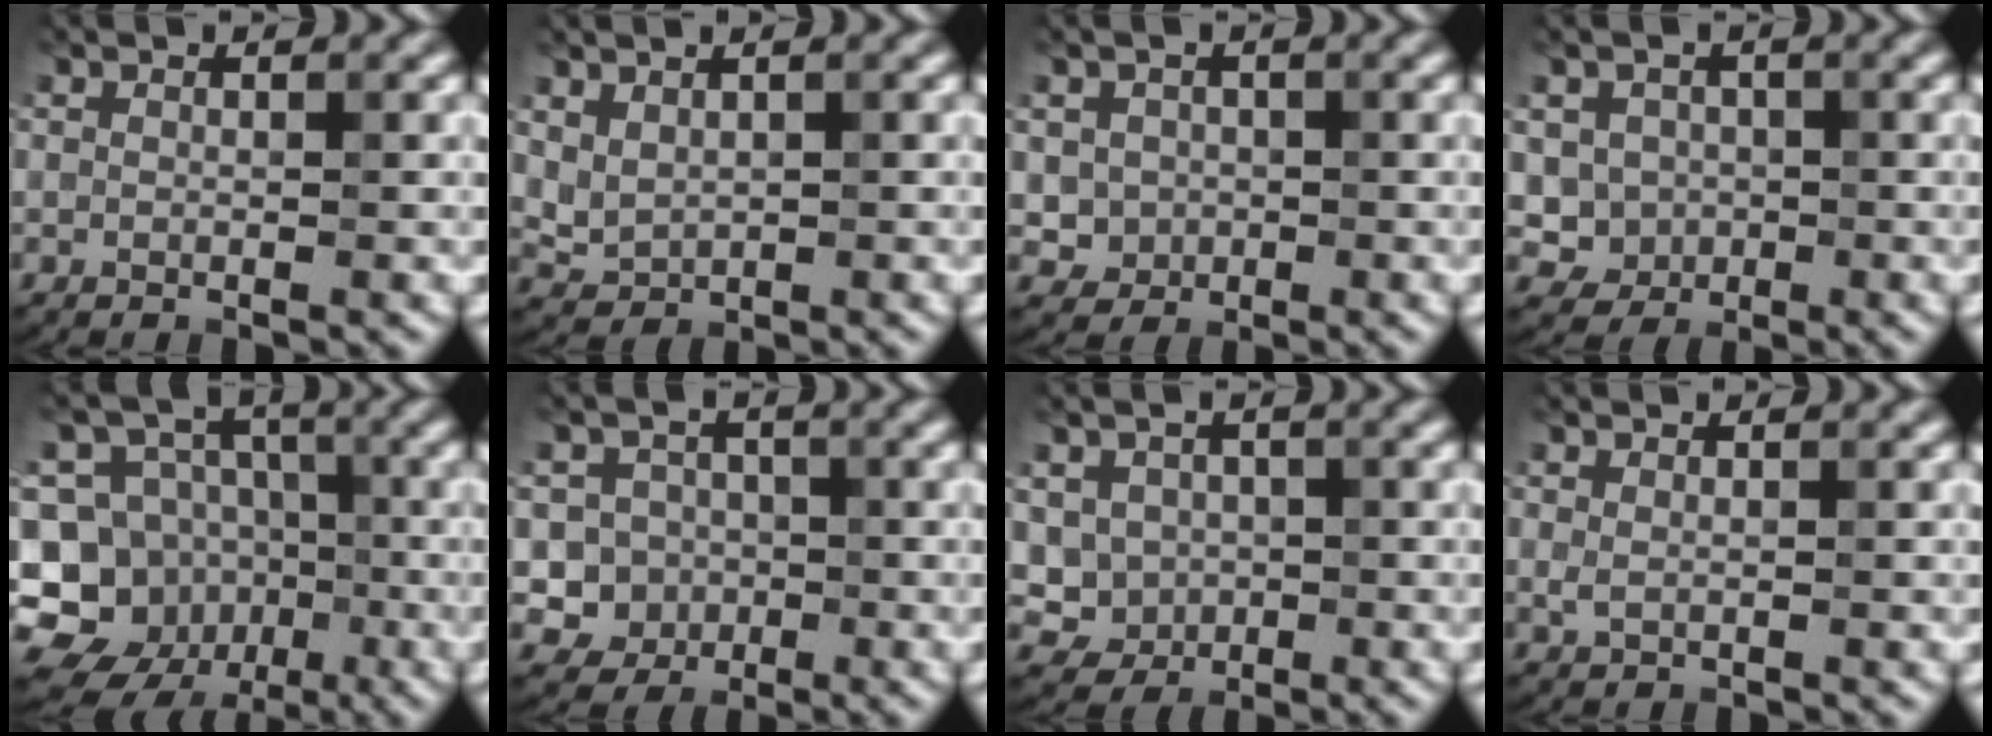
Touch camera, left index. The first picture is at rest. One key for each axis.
{"total": 1.7, "fx": 1.0, "fy": 1.1, "fz": 0.9, "tx": -0.018, "ty": -0.004, "tz": 0.027}
{"total": 2.0, "fx": 0.0, "fy": 2.0, "fz": 0.5, "tx": -0.002, "ty": -0.006, "tz": 0.003}
{"total": 2.7, "fx": 0.0, "fy": 2.6, "fz": 0.8, "tx": -0.008, "ty": -0.006, "tz": -0.001}
{"total": 13.5, "fx": -4.6, "fy": 12.1, "fz": 3.8, "tx": -0.089, "ty": -0.002, "tz": -0.077}
{"total": 4.2, "fx": -0.9, "fy": 4.0, "fz": 0.9, "tx": 0.012, "ty": 0.006, "tz": -0.035}
{"total": 3.3, "fx": 0.2, "fy": 3.1, "fz": 1.1, "tx": -0.015, "ty": -0.006, "tz": -0.001}
{"total": 0.6, "fx": 0.3, "fy": 0.3, "fz": 0.5, "tx": -0.012, "ty": 0.000, "tz": 0.006}